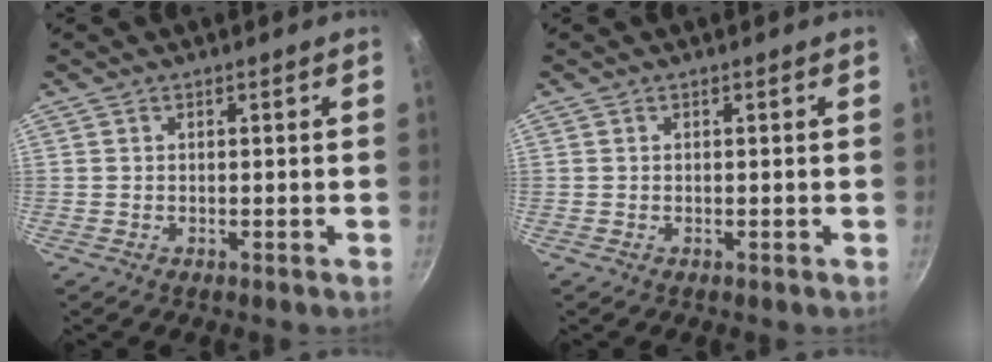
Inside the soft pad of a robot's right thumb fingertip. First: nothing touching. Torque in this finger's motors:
{"motor_torque": [-0.33, 0.14, 0.24, -0.12, 0.00]}